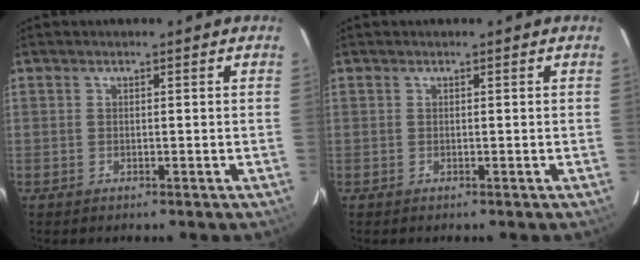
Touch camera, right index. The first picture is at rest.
{"total": 0.0}